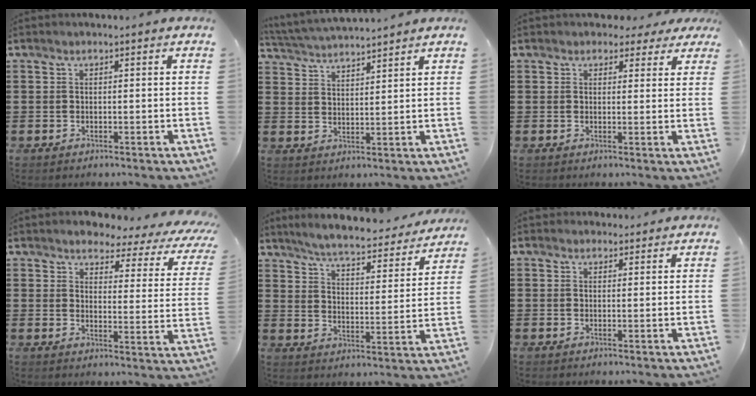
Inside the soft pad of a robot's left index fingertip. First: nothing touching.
{"total": 3.7, "force": [3.7, -0.3, 0.2], "torque": [-0.020, -0.019, 0.063]}
{"total": 2.6, "force": [2.1, 1.5, 0.5], "torque": [-0.012, 0.004, 0.036]}
{"total": 3.2, "force": [2.8, 0.9, 1.3], "torque": [-0.038, -0.021, 0.036]}
{"total": 5.2, "force": [4.9, 0.0, 1.7], "torque": [-0.058, -0.037, 0.078]}
{"total": 1.9, "force": [1.6, 0.9, -0.1], "torque": [-0.003, 0.005, 0.032]}